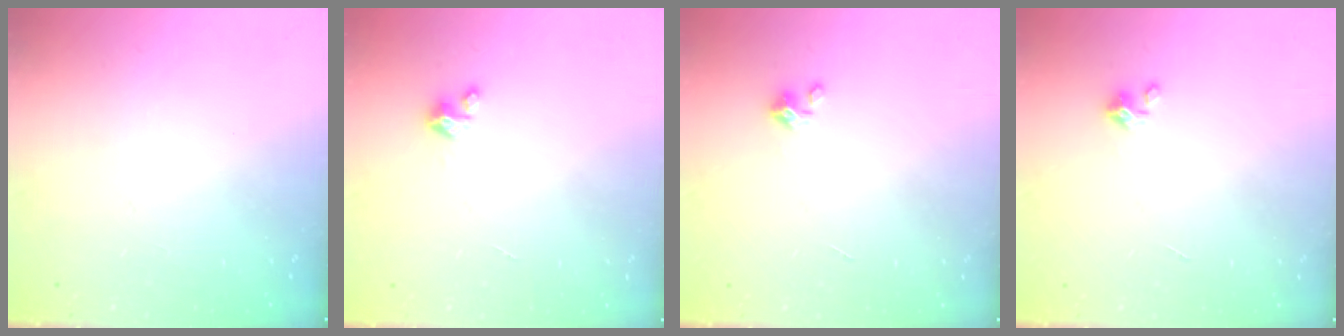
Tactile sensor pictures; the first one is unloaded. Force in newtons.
{"total": 3.2, "press": 3.2, "slide": 0.3}
{"total": 1.5, "press": 1.5, "slide": 0.1}
{"total": 1.5, "press": 1.5, "slide": 0.1}